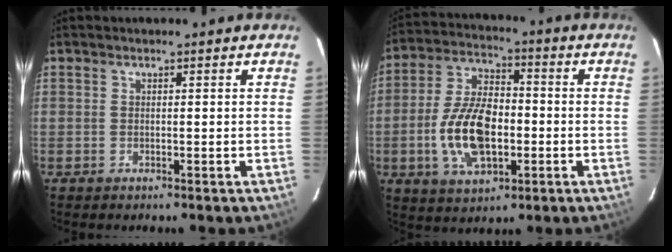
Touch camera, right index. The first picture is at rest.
{"total": 14.5, "force": [-3.1, 7.9, 11.8], "torque": [-0.236, 0.011, -0.049]}